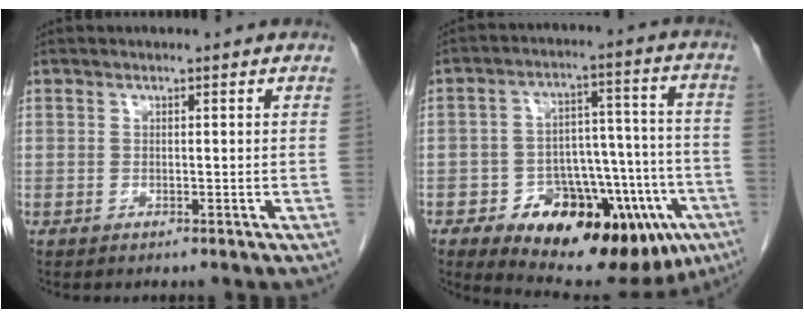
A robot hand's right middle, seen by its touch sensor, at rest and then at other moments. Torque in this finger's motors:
{"motor_torque": [1.11, -1.03, 0.34, 0.07]}